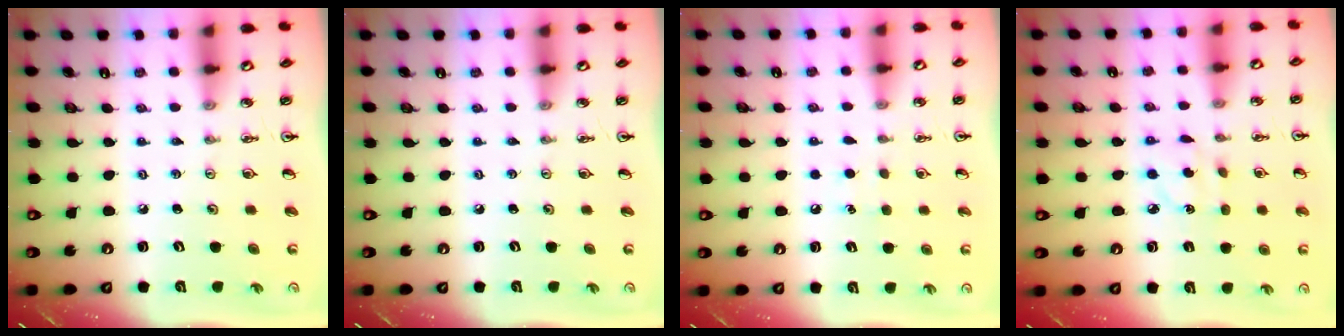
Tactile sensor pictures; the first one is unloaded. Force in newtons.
{"total": 0.0}
{"total": 5.8, "press": 5.7, "slide": 0.7}
{"total": 3.9, "press": 3.8, "slide": 0.5}